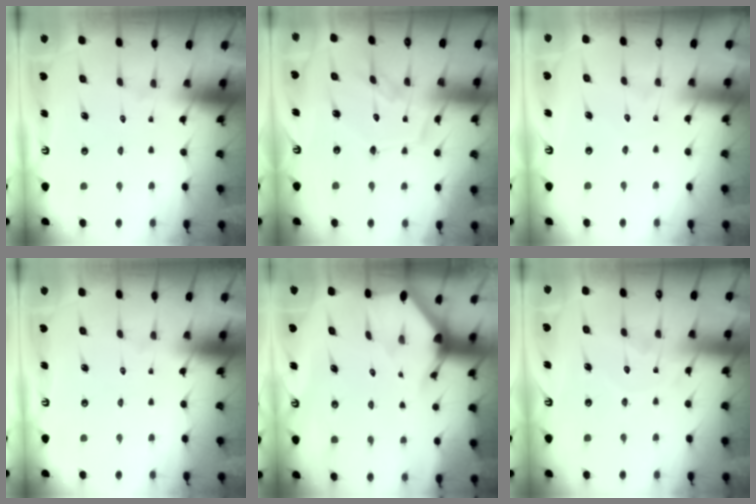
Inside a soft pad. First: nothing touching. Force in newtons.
{"total": 12.9, "press": 12.8, "slide": 1.2}
{"total": 3.0, "press": 3.0, "slide": 0.2}
{"total": 0.0}
{"total": 2.4, "press": 2.4, "slide": 0.2}
{"total": 7.3, "press": 7.3, "slide": 0.5}